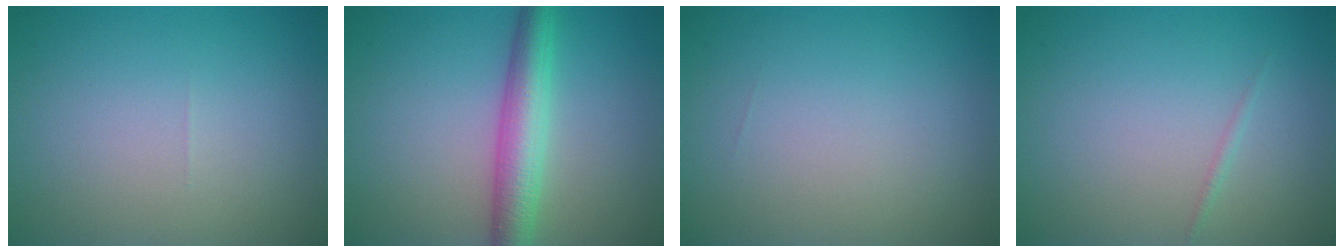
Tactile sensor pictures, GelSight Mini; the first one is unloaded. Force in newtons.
{"total": 4.9, "press": 4.9, "slide": 0.1}
{"total": 0.0}
{"total": 0.5, "press": 0.5, "slide": 0.0}